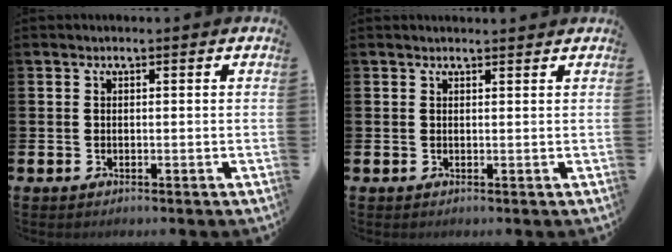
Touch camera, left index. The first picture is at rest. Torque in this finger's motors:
{"motor_torque": [0.02, -0.72, -0.16, -0.01]}